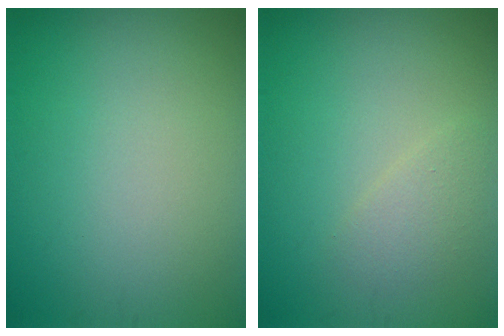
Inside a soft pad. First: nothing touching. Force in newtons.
{"total": 1.5, "press": 1.5, "slide": 0.1}